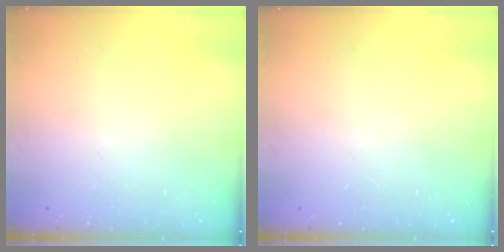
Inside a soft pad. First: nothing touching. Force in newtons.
{"total": 0.0}